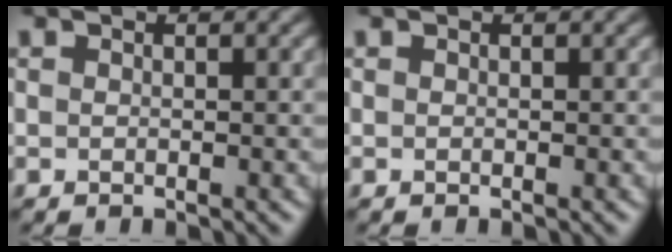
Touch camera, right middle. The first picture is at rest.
{"total": 0.0}